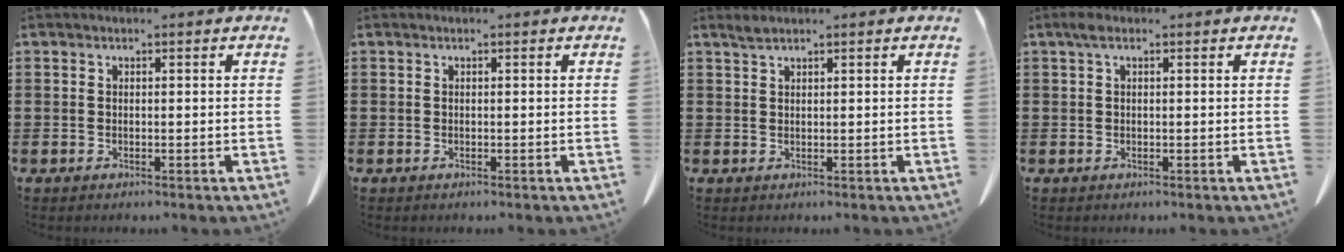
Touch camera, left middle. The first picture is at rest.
{"total": 0.0}
{"total": 1.3, "force": [1.1, 0.1, 0.7], "torque": [-0.017, -0.002, 0.021]}
{"total": 1.2, "force": [0.4, 0.4, 1.0], "torque": [-0.023, 0.004, 0.006]}